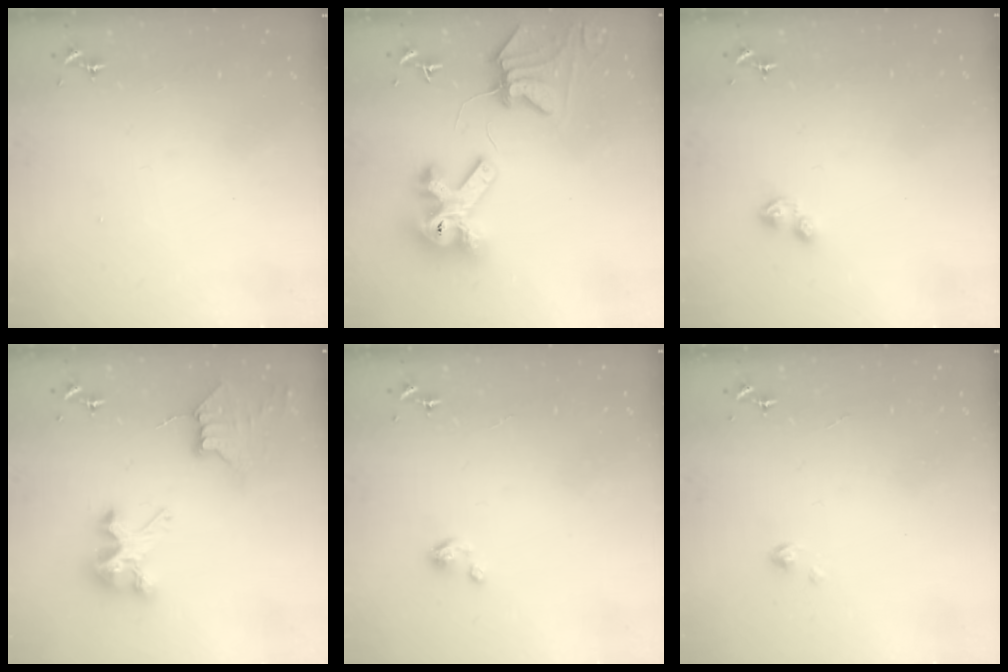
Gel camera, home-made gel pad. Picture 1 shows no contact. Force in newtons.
{"total": 12.2, "press": 12.1, "slide": 1.5}
{"total": 3.4, "press": 3.4, "slide": 0.5}
{"total": 8.9, "press": 8.8, "slide": 0.6}
{"total": 4.3, "press": 4.3, "slide": 0.3}
{"total": 2.5, "press": 2.4, "slide": 0.2}